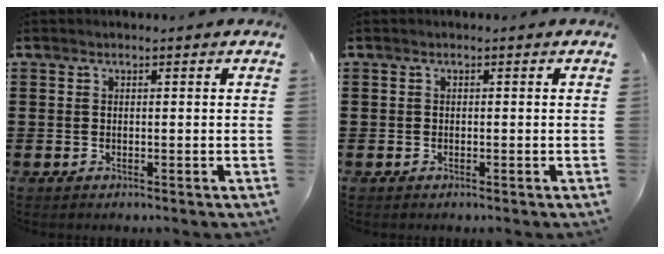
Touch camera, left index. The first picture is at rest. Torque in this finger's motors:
{"motor_torque": [-0.06, 0.02, -0.02, 0.01]}